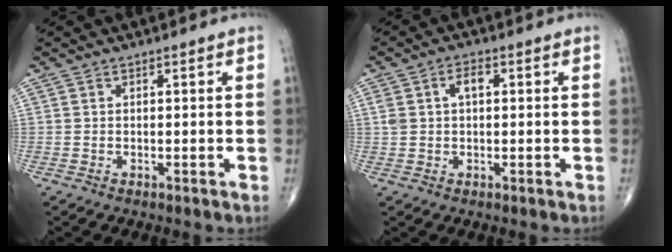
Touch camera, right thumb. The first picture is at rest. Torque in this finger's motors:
{"motor_torque": [0.18, 0.31, 0.42, 0.22, 0.02]}